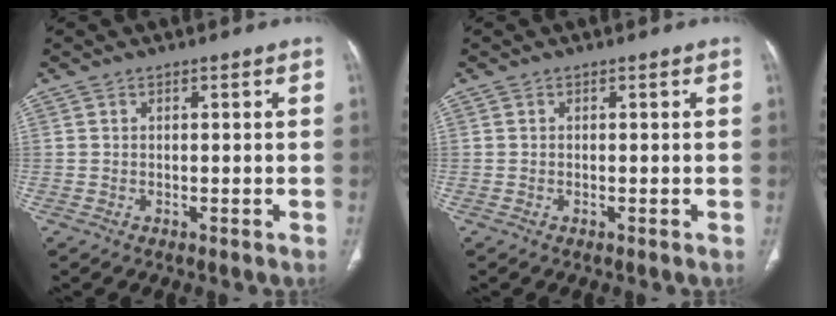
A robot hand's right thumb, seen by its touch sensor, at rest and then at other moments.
{"total": 0.0}